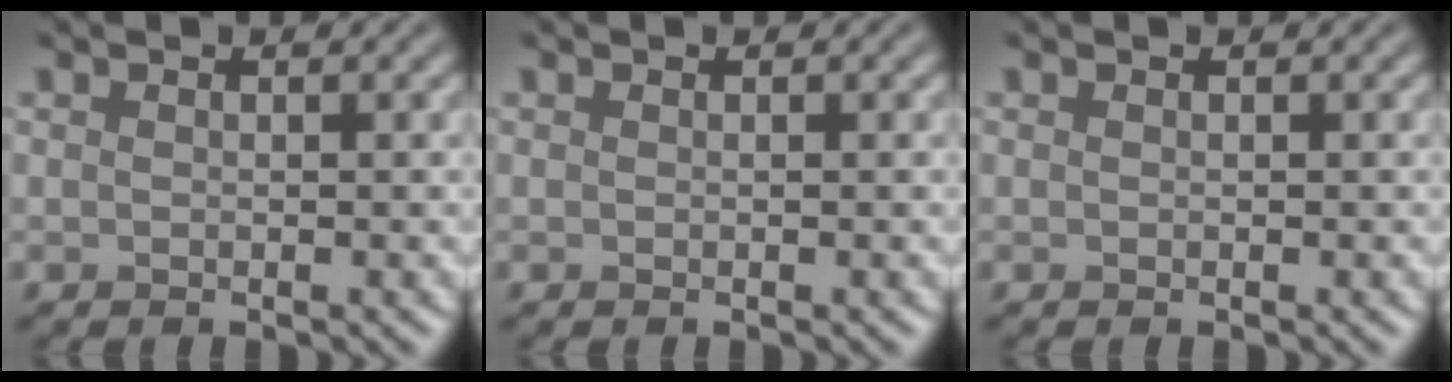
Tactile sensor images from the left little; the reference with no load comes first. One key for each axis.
{"total": 0.0}
{"total": 0.0}